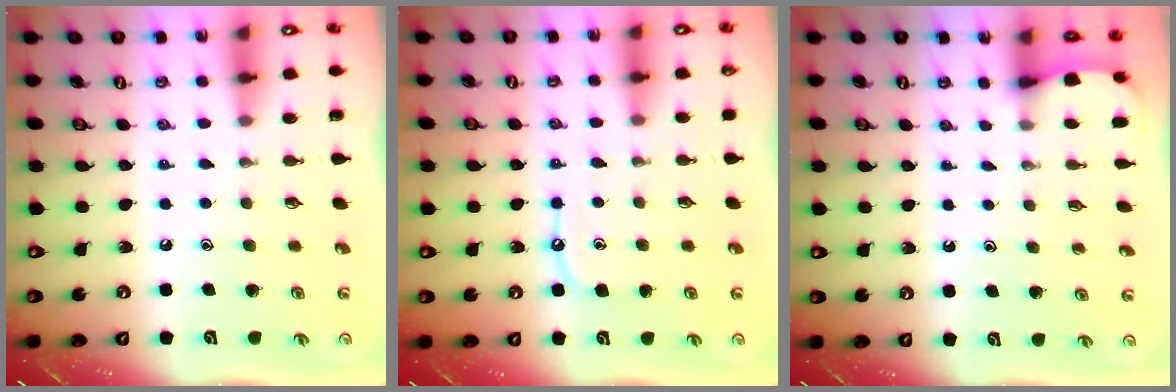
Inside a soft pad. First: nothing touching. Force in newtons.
{"total": 6.8, "press": 6.8, "slide": 0.7}
{"total": 1.2, "press": 1.2, "slide": 0.0}